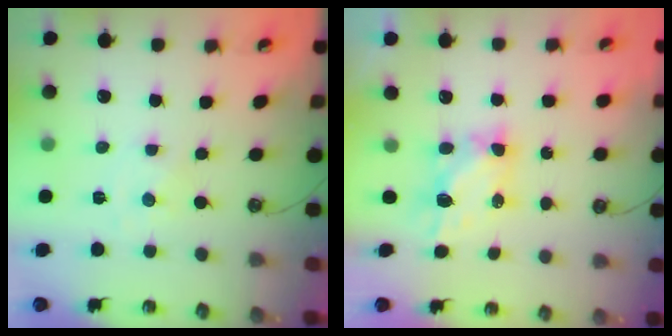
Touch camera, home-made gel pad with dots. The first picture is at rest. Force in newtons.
{"total": 6.4, "press": 6.4, "slide": 0.7}